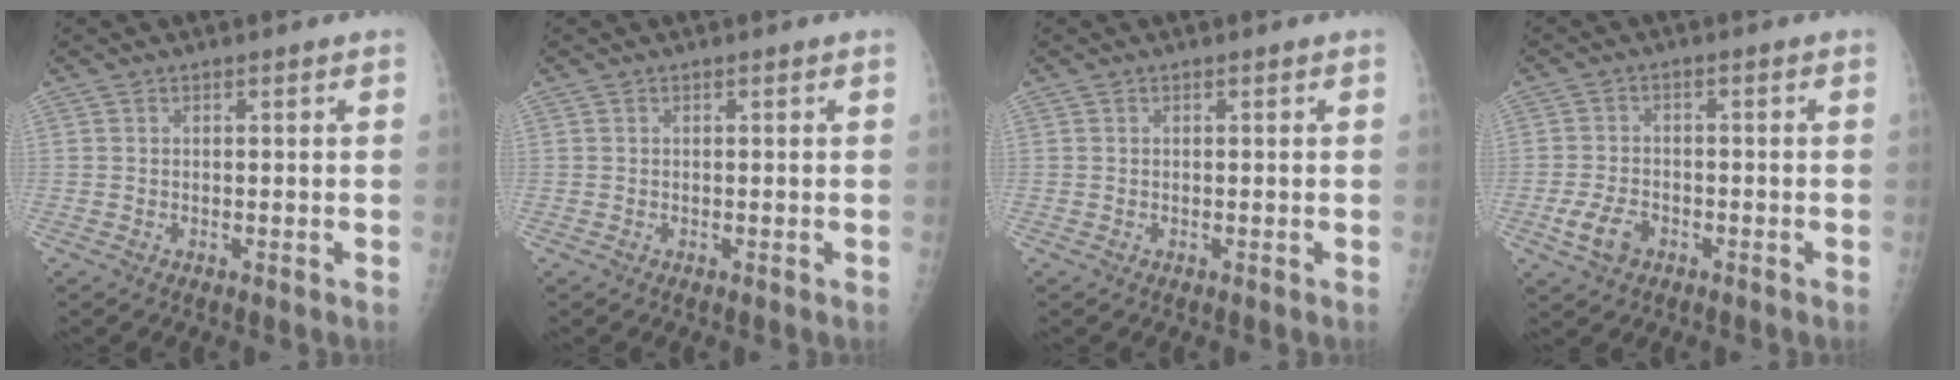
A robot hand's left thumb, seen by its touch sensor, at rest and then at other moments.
{"total": 0.0}
{"total": 0.0}
{"total": 5.0, "force": [-2.3, 3.3, 3.0], "torque": [-0.058, 0.010, -0.040]}